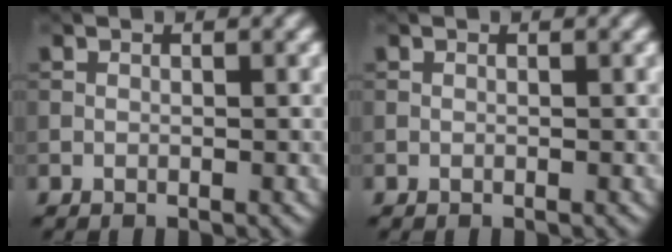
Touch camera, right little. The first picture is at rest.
{"total": 0.0}